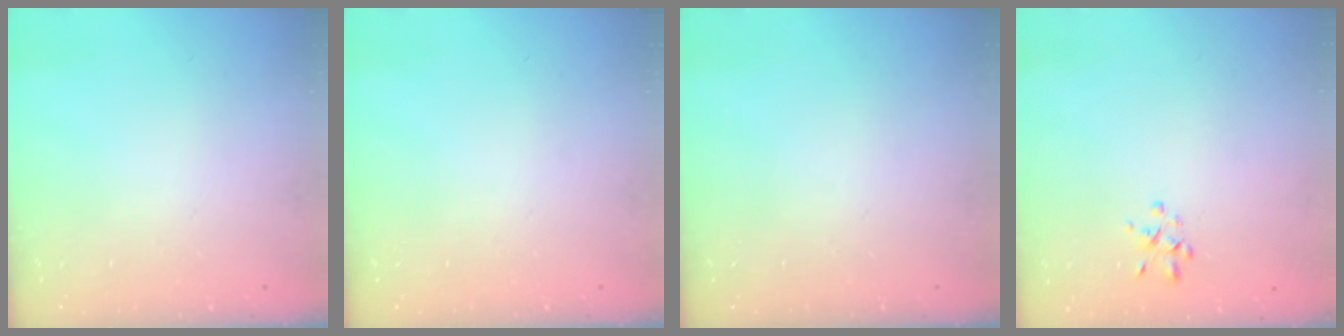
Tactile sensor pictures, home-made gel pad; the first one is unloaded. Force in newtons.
{"total": 0.0}
{"total": 0.0}
{"total": 1.8, "press": 1.8, "slide": 0.5}